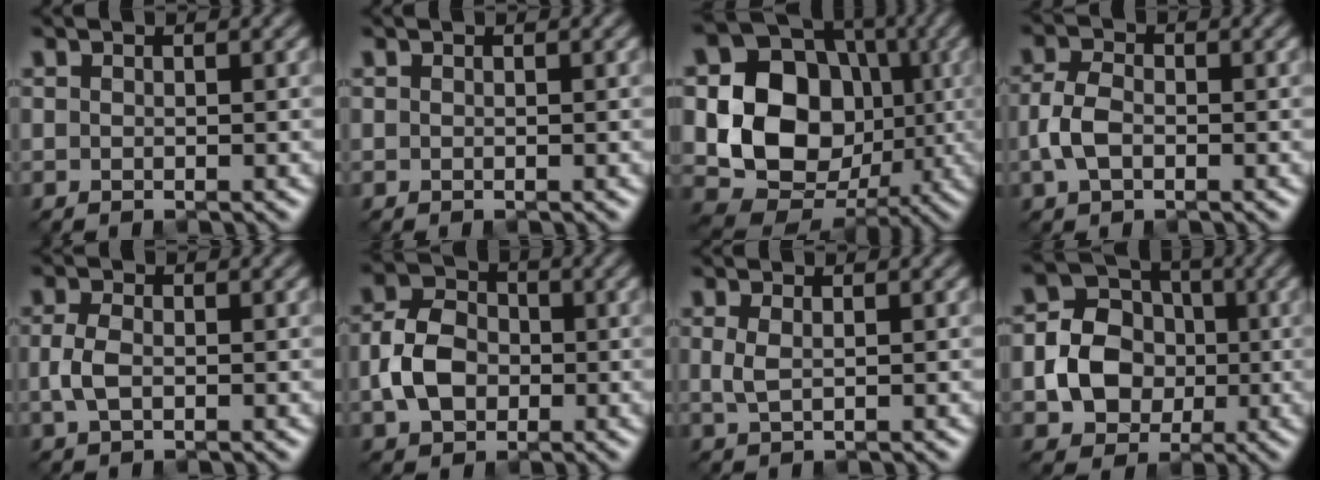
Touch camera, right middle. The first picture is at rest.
{"total": 0.0}
{"total": 12.3, "force": [-0.3, 10.3, 6.8], "torque": [-0.111, -0.006, -0.025]}
{"total": 2.8, "force": [-0.9, 1.8, 2.0], "torque": [-0.046, 0.000, -0.022]}
{"total": 2.0, "force": [-0.5, 1.2, 1.5], "torque": [-0.040, 0.000, -0.010]}
{"total": 4.8, "force": [-1.1, 3.7, 2.9], "torque": [-0.061, 0.004, -0.025]}
{"total": 1.1, "force": [0.0, 0.4, 1.0], "torque": [-0.027, -0.002, 0.003]}
{"total": 5.7, "force": [-1.3, 4.9, 2.8], "torque": [-0.041, 0.005, -0.033]}